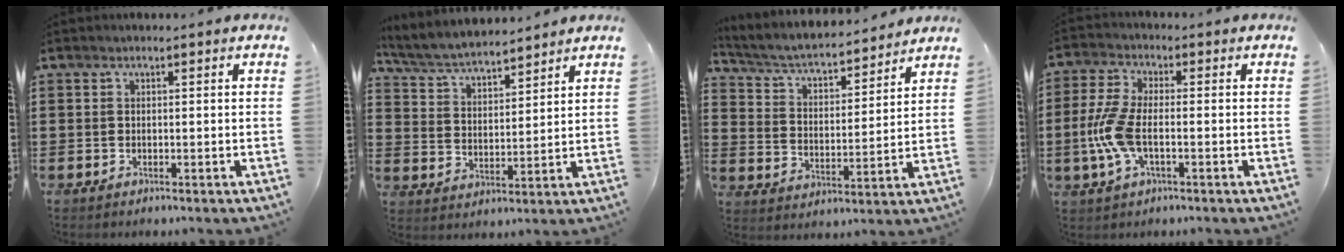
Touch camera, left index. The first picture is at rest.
{"total": 5.5, "force": [5.2, 0.7, 1.6], "torque": [-0.053, -0.025, 0.090]}
{"total": 4.6, "force": [4.1, 0.8, 1.8], "torque": [-0.055, -0.030, 0.063]}
{"total": 7.5, "force": [-1.3, 3.4, 6.5], "torque": [-0.167, -0.012, -0.031]}